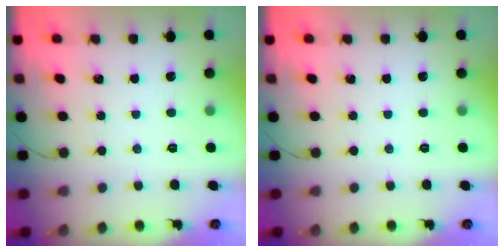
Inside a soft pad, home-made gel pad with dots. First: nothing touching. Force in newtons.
{"total": 0.0}